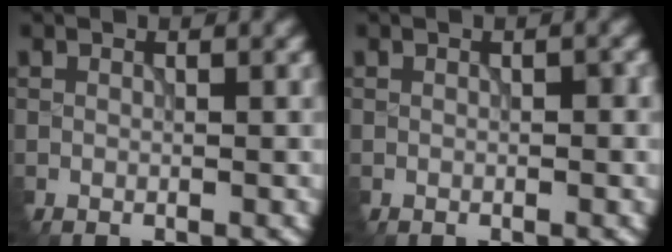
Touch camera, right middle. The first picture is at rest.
{"total": 1.1, "force": [-0.2, 0.5, 1.0], "torque": [-0.014, -0.003, -0.001]}